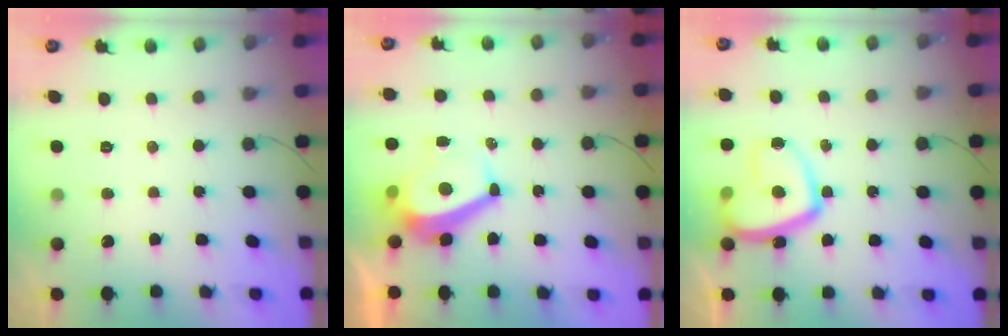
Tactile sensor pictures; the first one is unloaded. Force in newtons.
{"total": 8.3, "press": 8.3, "slide": 0.9}
{"total": 14.4, "press": 14.3, "slide": 1.4}